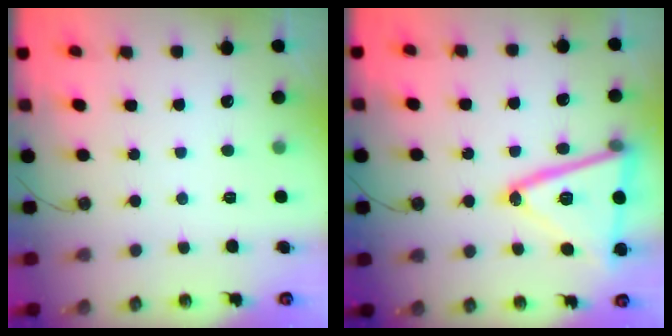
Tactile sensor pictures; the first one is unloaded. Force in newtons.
{"total": 22.3, "press": 22.1, "slide": 3.4}